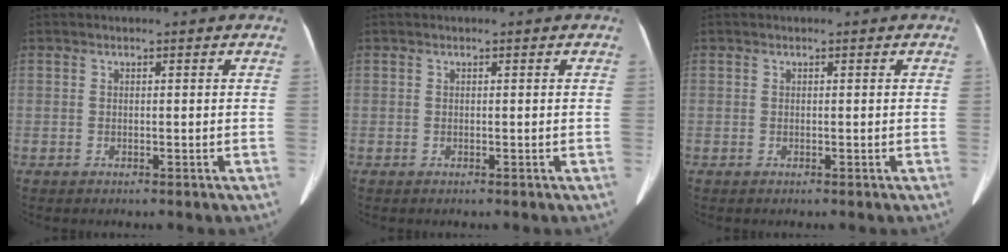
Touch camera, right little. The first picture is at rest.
{"total": 0.0}
{"total": 0.0}